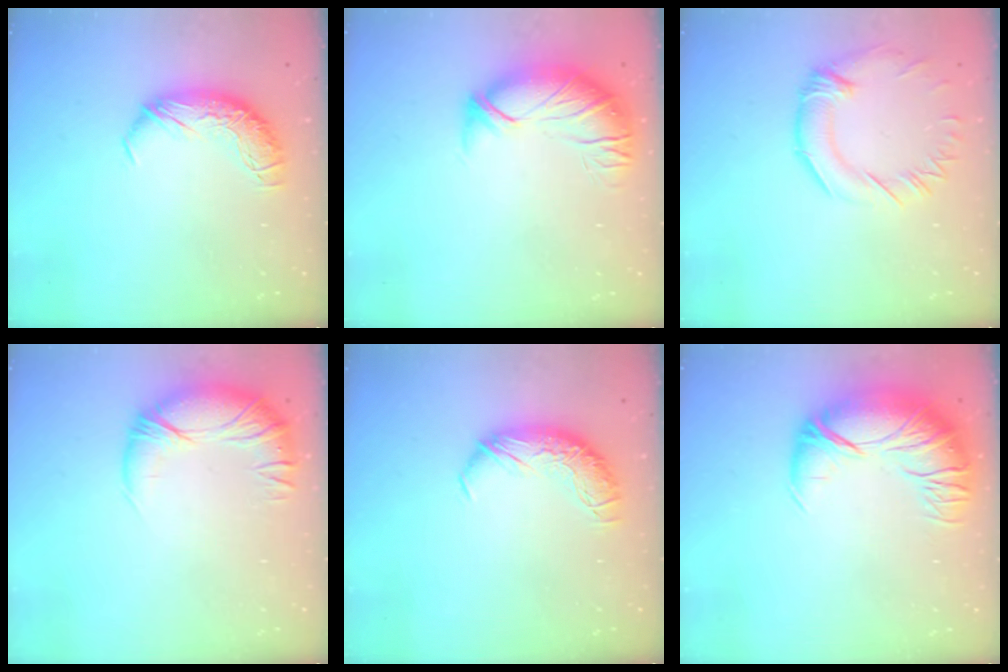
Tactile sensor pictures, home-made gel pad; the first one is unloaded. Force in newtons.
{"total": 2.7, "press": 1.2, "slide": 2.5}
{"total": 1.3, "press": 0.4, "slide": 1.3}
{"total": 3.1, "press": 1.0, "slide": 2.9}
{"total": 0.0}
{"total": 5.4, "press": 4.0, "slide": 3.6}